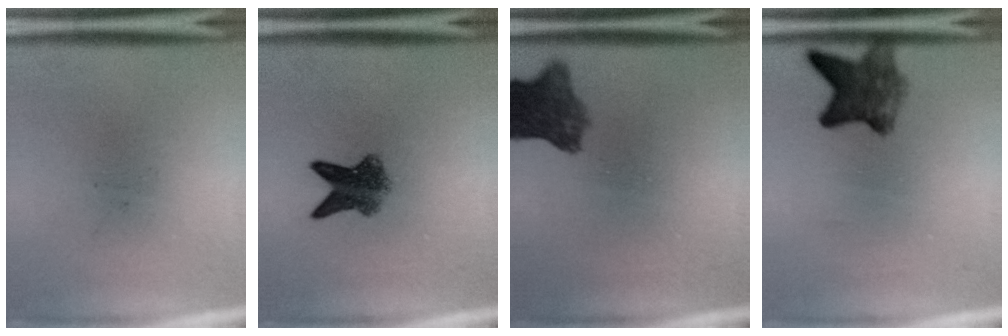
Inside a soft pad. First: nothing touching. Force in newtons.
{"total": 5.5}
{"total": 7.1}
{"total": 6.2}